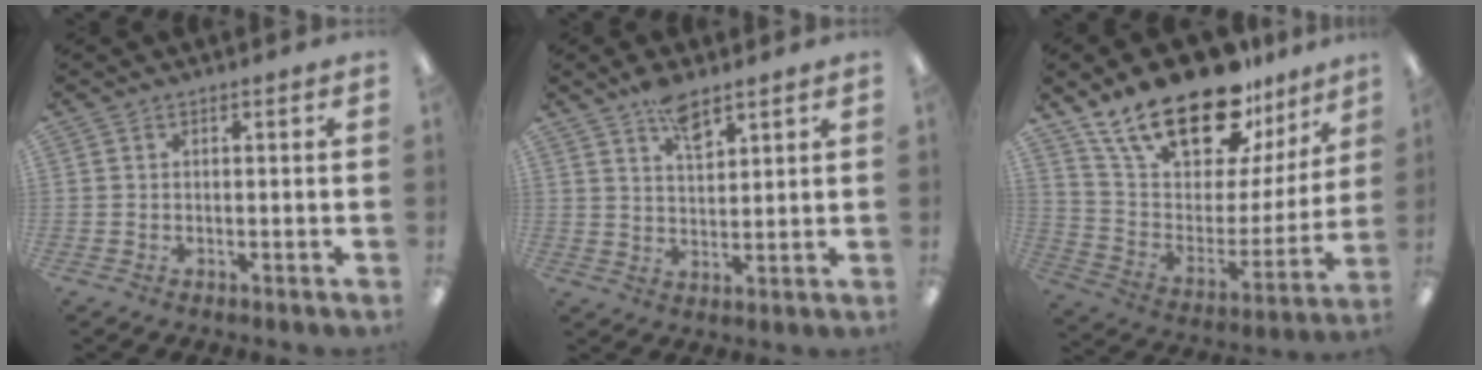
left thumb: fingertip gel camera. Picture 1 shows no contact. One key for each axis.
{"total": 6.6, "fx": 4.7, "fy": 2.8, "fz": 3.7, "tx": -0.061, "ty": -0.022, "tz": 0.083}
{"total": 25.0, "fx": 18.4, "fy": 10.4, "fz": 13.3, "tx": -0.232, "ty": -0.117, "tz": 0.324}